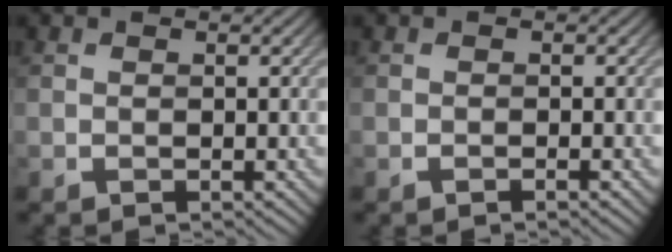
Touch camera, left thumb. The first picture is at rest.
{"total": 0.9, "force": [-0.6, 0.0, 0.6], "torque": [-0.010, 0.002, -0.012]}